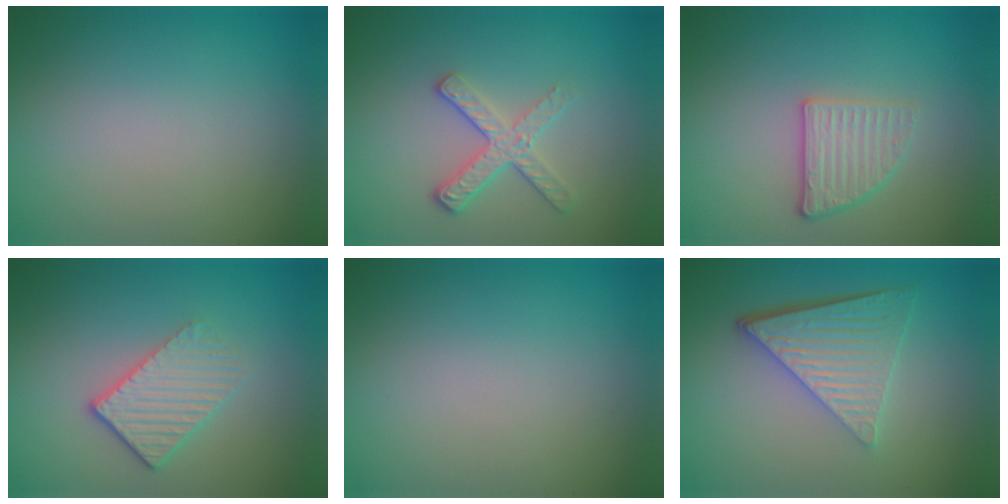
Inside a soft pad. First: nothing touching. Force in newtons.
{"total": 3.0, "press": 2.6, "slide": 1.6}
{"total": 2.8, "press": 2.3, "slide": 1.6}
{"total": 3.3, "press": 2.7, "slide": 1.9}
{"total": 0.0}
{"total": 6.6, "press": 4.4, "slide": 4.9}